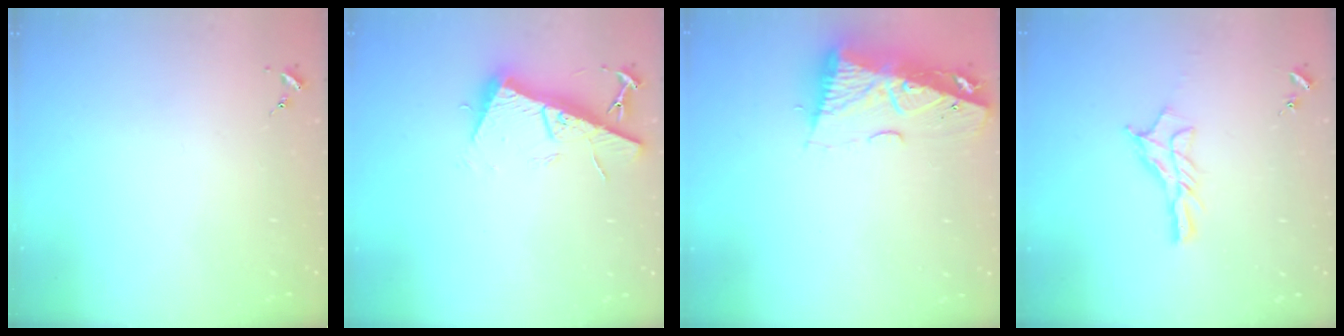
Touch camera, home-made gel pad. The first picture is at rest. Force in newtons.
{"total": 13.5, "press": 13.4, "slide": 1.4}
{"total": 10.6, "press": 10.5, "slide": 1.1}
{"total": 10.0, "press": 10.0, "slide": 0.7}